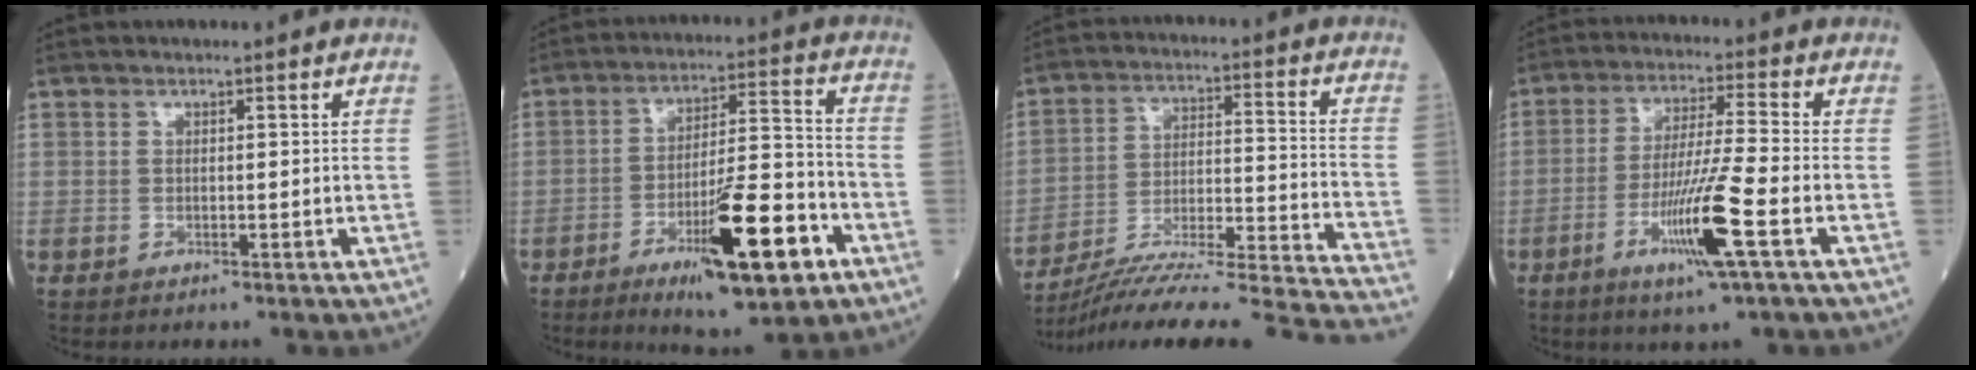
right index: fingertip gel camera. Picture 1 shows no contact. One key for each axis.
{"total": 15.2, "fx": -7.2, "fy": 2.3, "fz": 13.2, "tx": -0.214, "ty": -0.008, "tz": -0.110}
{"total": 25.8, "fx": -23.6, "fy": -1.6, "fz": 10.4, "tx": -0.100, "ty": -0.027, "tz": -0.343}
{"total": 11.0, "fx": -4.4, "fy": -0.7, "fz": 10.1, "tx": -0.194, "ty": -0.017, "tz": -0.083}